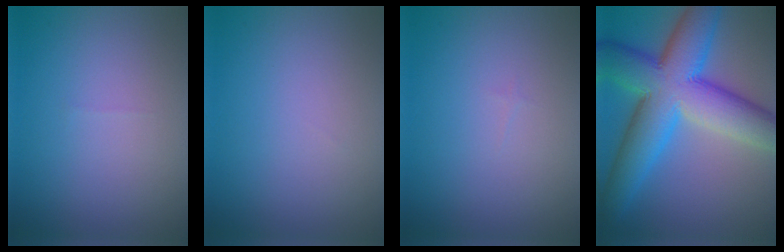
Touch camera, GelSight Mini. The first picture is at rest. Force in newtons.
{"total": 0.0}
{"total": 0.0}
{"total": 13.1, "press": 13.1, "slide": 0.4}